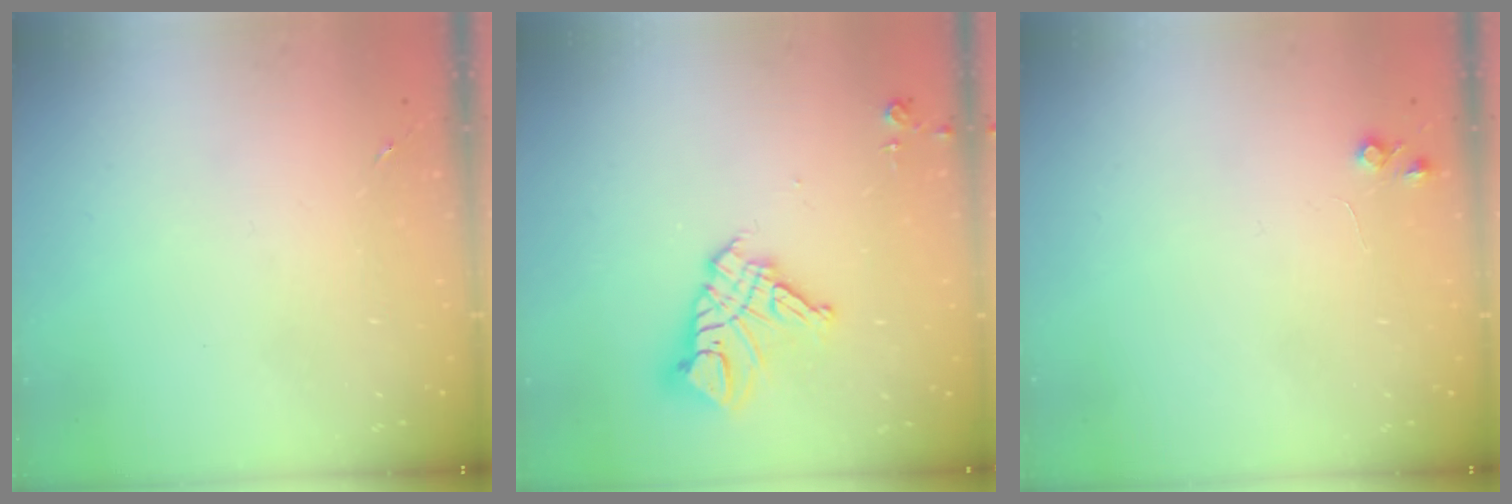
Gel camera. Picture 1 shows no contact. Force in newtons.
{"total": 14.0, "press": 13.9, "slide": 1.5}
{"total": 4.9, "press": 4.8, "slide": 0.8}